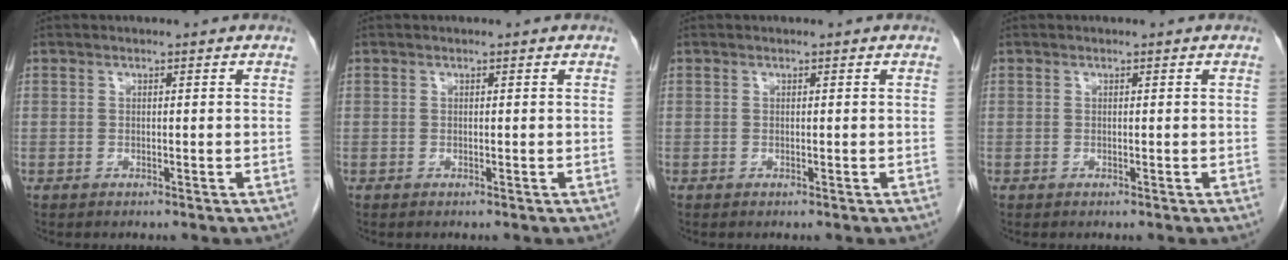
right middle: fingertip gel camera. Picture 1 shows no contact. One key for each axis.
{"total": 0.0}
{"total": 0.0}
{"total": 0.0}